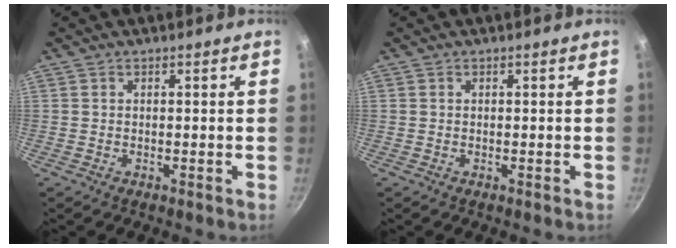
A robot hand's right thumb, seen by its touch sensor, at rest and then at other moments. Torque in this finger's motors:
{"motor_torque": [0.08, -0.01, 0.01, -0.21, 0.02]}